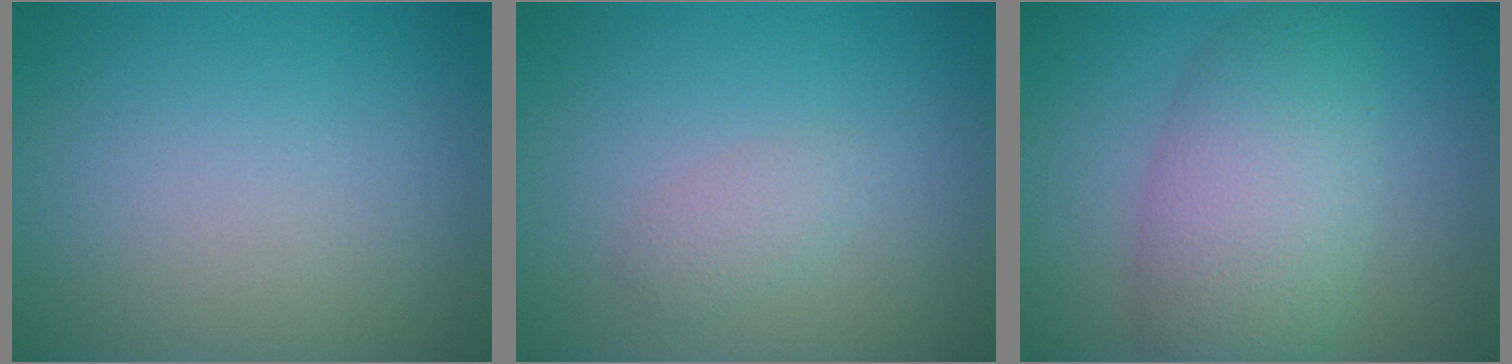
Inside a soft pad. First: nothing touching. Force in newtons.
{"total": 1.4, "press": 1.4, "slide": 0.1}
{"total": 6.9, "press": 6.9, "slide": 0.0}